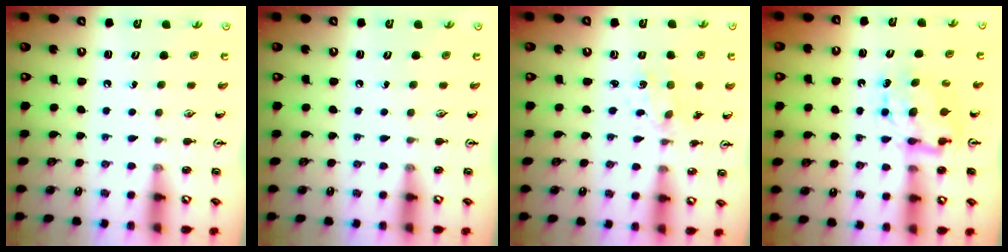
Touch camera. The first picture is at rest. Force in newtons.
{"total": 0.0}
{"total": 1.9, "press": 1.9, "slide": 0.5}
{"total": 7.5, "press": 7.5, "slide": 0.6}